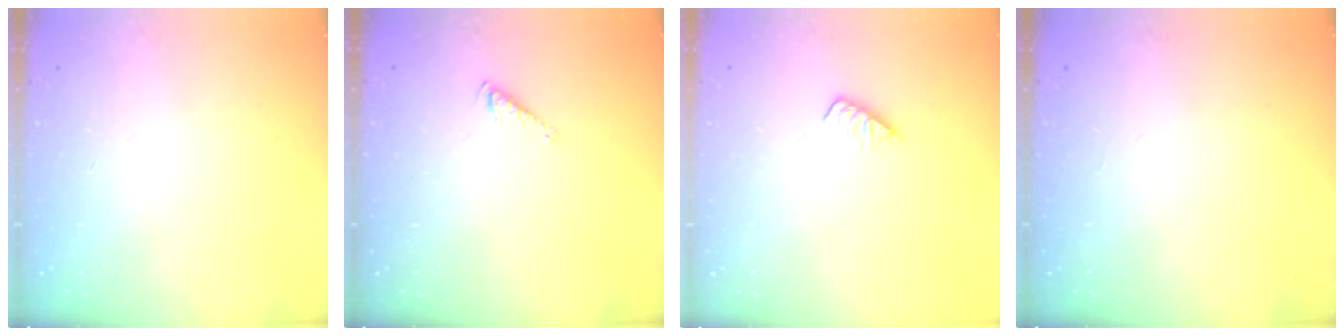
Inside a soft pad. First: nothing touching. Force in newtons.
{"total": 2.7, "press": 2.6, "slide": 0.3}
{"total": 1.6, "press": 1.5, "slide": 0.3}
{"total": 0.0}